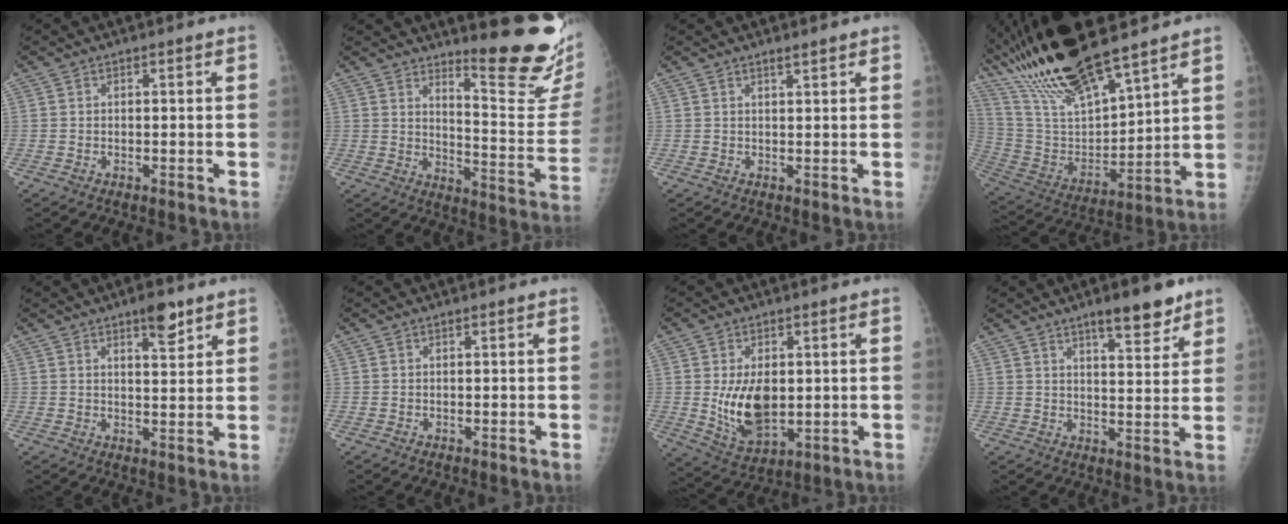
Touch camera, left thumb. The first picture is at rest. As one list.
[{"total": 17.2, "force": [13.1, 2.4, 10.9], "torque": [-0.125, -0.138, 0.185]}, {"total": 1.4, "force": [1.2, 0.0, 0.8], "torque": [-0.006, -0.010, 0.022]}, {"total": 23.8, "force": [18.7, 5.3, 13.8], "torque": [-0.240, -0.056, 0.360]}, {"total": 5.2, "force": [3.4, 1.6, 3.5], "torque": [-0.034, -0.021, 0.051]}, {"total": 0.0}, {"total": 10.3, "force": [0.3, 6.1, 8.3], "torque": [-0.122, -0.020, 0.026]}, {"total": 8.5, "force": [6.0, 2.1, 5.7], "torque": [-0.058, -0.037, 0.090]}]